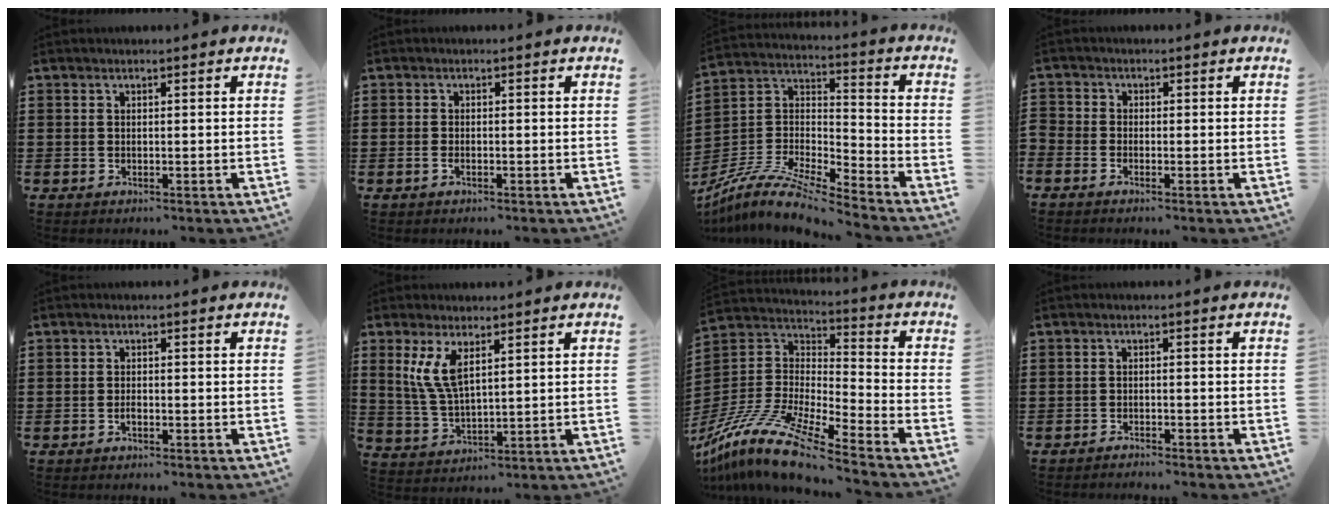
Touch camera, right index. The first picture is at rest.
{"total": 1.0, "force": [-0.5, 0.2, 0.8], "torque": [-0.018, -0.007, -0.008]}
{"total": 9.6, "force": [-8.6, 1.6, 4.0], "torque": [-0.092, 0.003, -0.177]}
{"total": 1.0, "force": [-0.9, 0.1, 0.3], "torque": [-0.009, -0.003, -0.017]}
{"total": 1.1, "force": [-0.6, 0.2, 0.9], "torque": [-0.020, -0.008, -0.009]}
{"total": 6.2, "force": [2.6, 2.4, 5.1], "torque": [-0.122, -0.002, 0.042]}
{"total": 13.4, "force": [-11.1, 1.8, 7.4], "torque": [-0.170, 0.013, -0.222]}
{"total": 1.6, "force": [-1.6, 0.0, -0.1], "torque": [-0.002, 0.003, -0.034]}